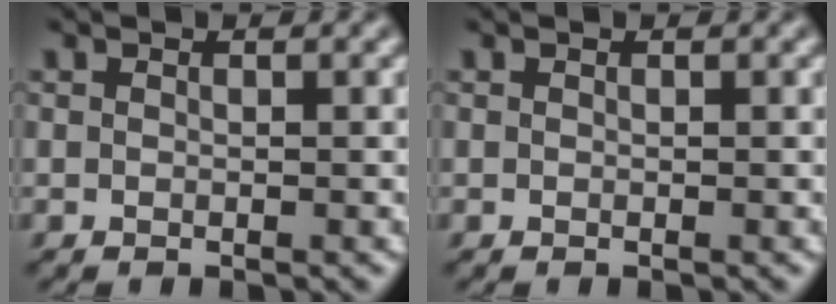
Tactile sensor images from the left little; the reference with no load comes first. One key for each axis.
{"total": 0.0}